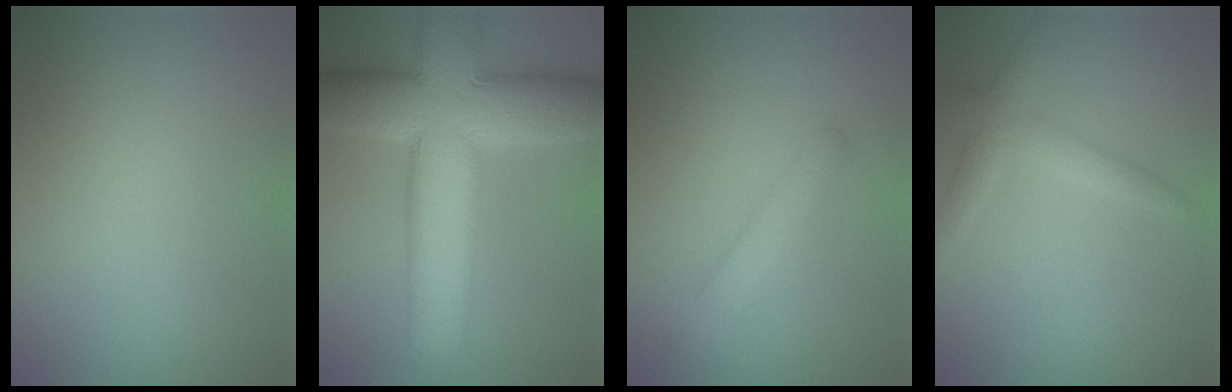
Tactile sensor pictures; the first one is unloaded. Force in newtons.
{"total": 13.8, "press": 13.7, "slide": 0.7}
{"total": 2.2, "press": 2.2, "slide": 0.1}
{"total": 2.6, "press": 2.6, "slide": 0.1}